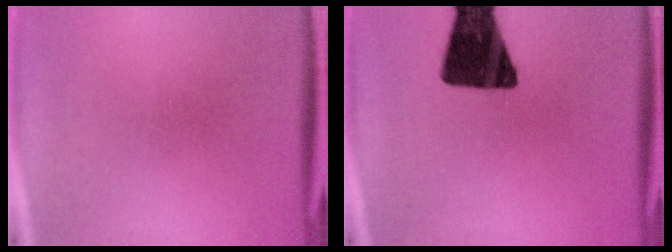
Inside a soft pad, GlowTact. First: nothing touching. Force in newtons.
{"total": 16.5}